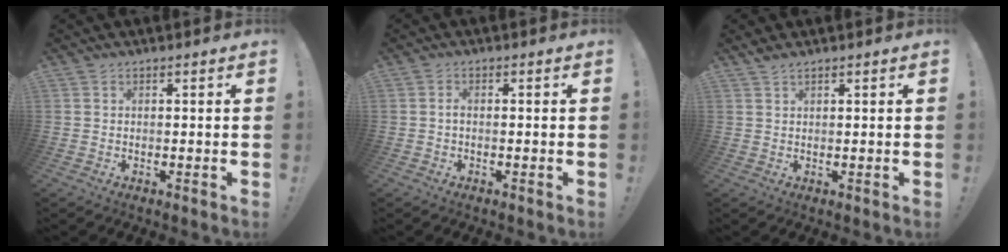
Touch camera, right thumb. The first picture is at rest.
{"total": 1.2, "force": [-0.6, 0.4, 1.0], "torque": [-0.026, 0.008, -0.010]}
{"total": 1.4, "force": [1.2, 0.1, 0.7], "torque": [-0.019, -0.003, 0.024]}